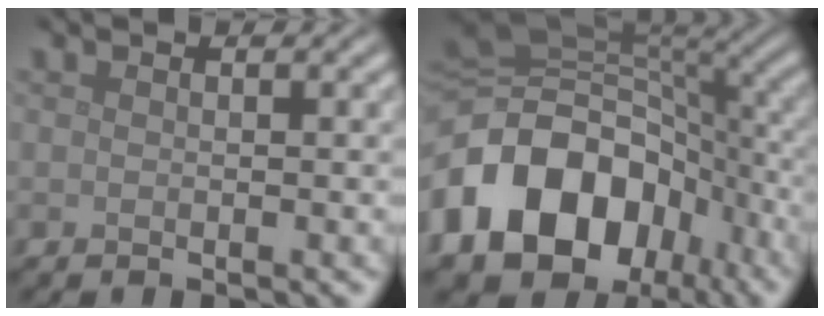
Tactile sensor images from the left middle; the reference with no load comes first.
{"total": 16.3, "force": [-6.0, 12.3, 8.8], "torque": [-0.190, -0.015, -0.108]}